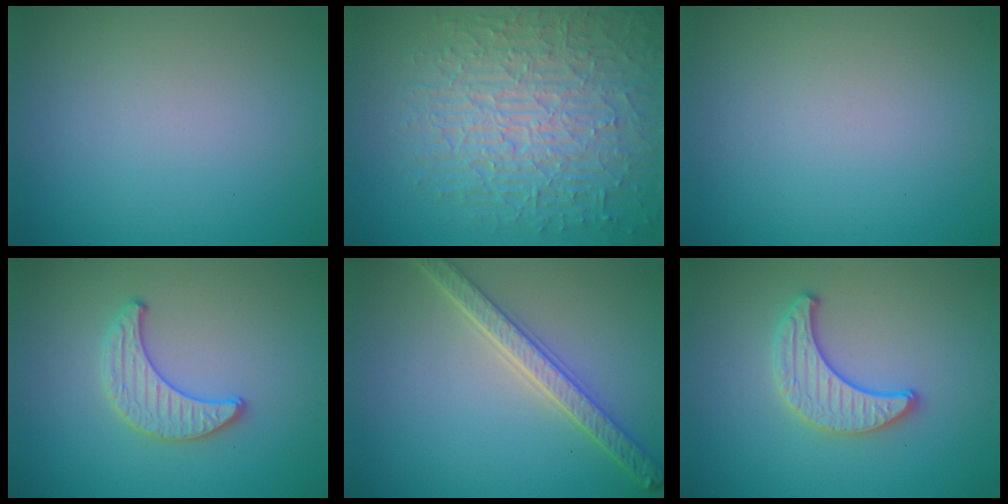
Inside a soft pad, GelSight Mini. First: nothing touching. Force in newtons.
{"total": 9.0, "press": 6.3, "slide": 6.4}
{"total": 0.0}
{"total": 2.0, "press": 2.0, "slide": 0.1}
{"total": 4.2, "press": 3.6, "slide": 2.3}
{"total": 3.0, "press": 2.8, "slide": 0.9}